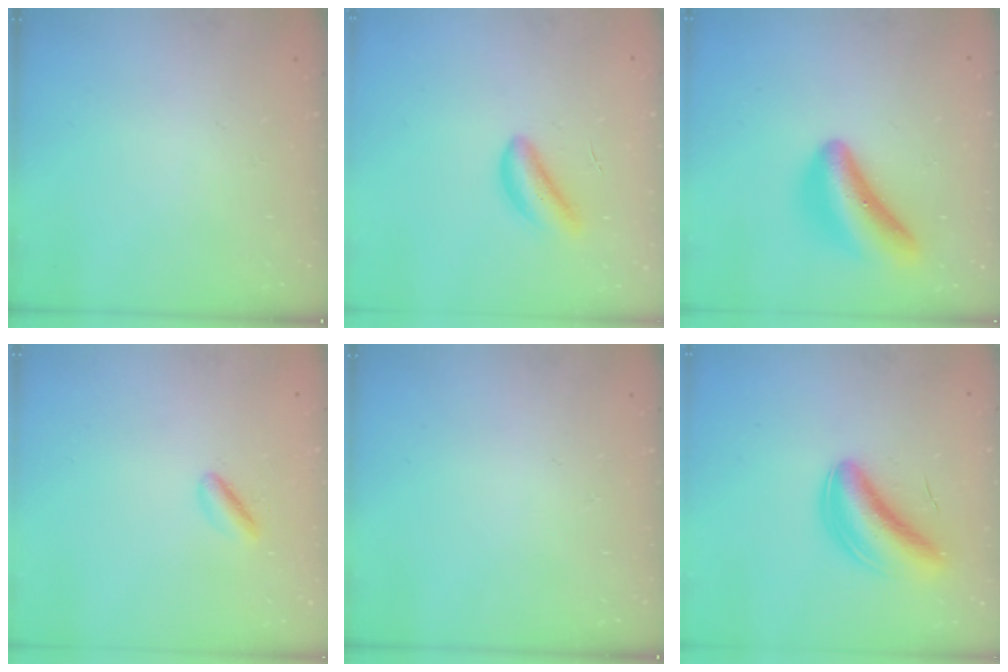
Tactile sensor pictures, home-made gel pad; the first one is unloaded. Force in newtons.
{"total": 3.6, "press": 3.5, "slide": 0.9}
{"total": 13.4, "press": 13.4, "slide": 0.4}
{"total": 2.7, "press": 2.5, "slide": 1.0}
{"total": 0.0}
{"total": 7.4, "press": 6.9, "slide": 2.6}